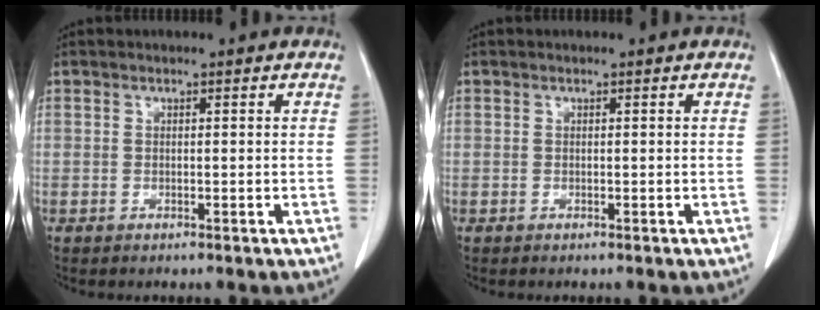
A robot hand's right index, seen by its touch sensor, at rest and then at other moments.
{"total": 0.0}